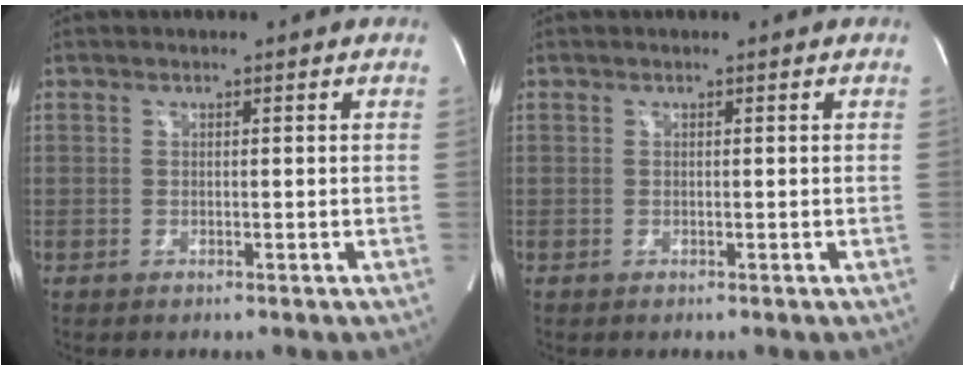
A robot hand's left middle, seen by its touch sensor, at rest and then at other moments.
{"total": 0.0}